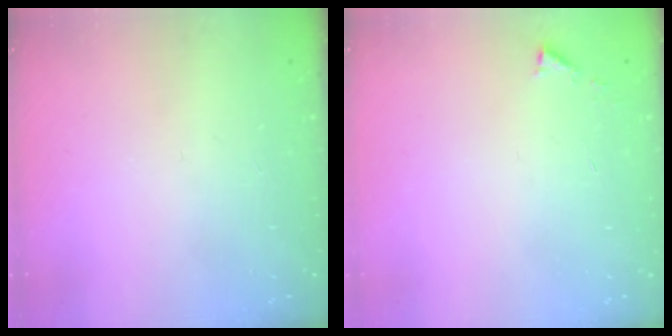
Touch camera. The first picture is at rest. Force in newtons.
{"total": 2.9, "press": 2.9, "slide": 0.4}